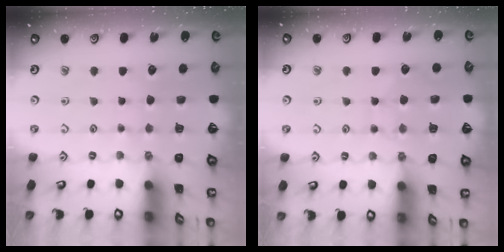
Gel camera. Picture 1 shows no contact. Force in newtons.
{"total": 6.6, "press": 6.5, "slide": 0.6}